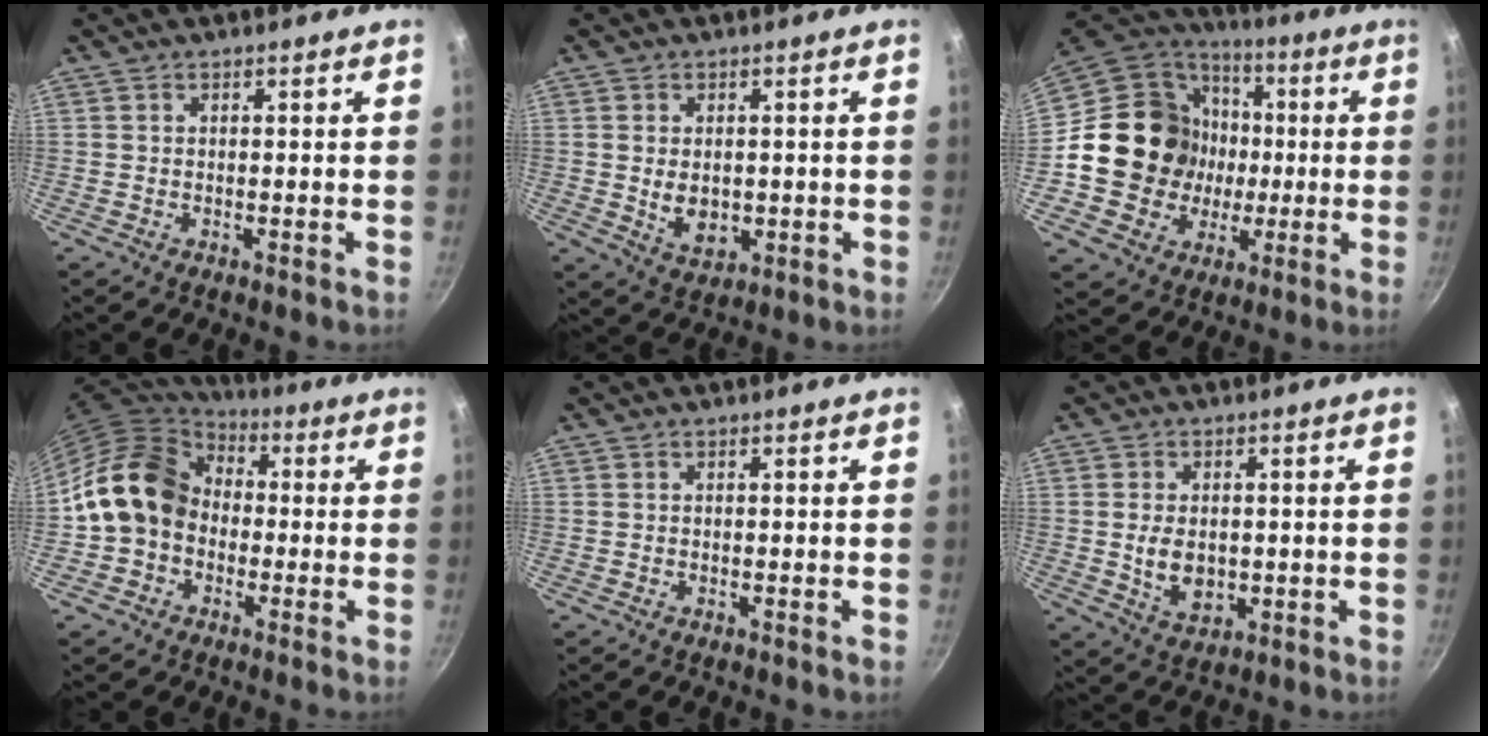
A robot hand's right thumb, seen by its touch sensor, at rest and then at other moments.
{"total": 6.0, "force": [-0.1, 4.2, 4.3], "torque": [-0.059, -0.009, 0.008]}
{"total": 20.8, "force": [-0.5, 18.9, 8.8], "torque": [-0.134, 0.030, 0.002]}
{"total": 14.4, "force": [-0.9, 11.9, 8.1], "torque": [-0.107, 0.040, -0.033]}
{"total": 0.0}
{"total": 7.0, "force": [-0.2, 4.7, 5.1], "torque": [-0.080, -0.005, 0.005]}